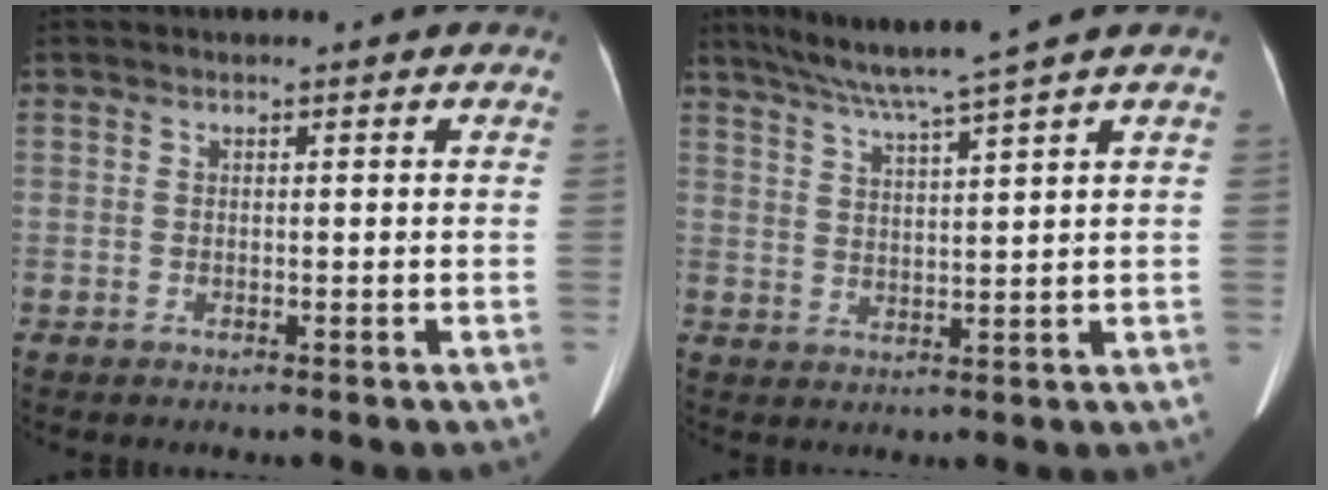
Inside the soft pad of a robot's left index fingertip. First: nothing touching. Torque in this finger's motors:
{"motor_torque": [0.86, -1.28, 0.25, 0.09]}